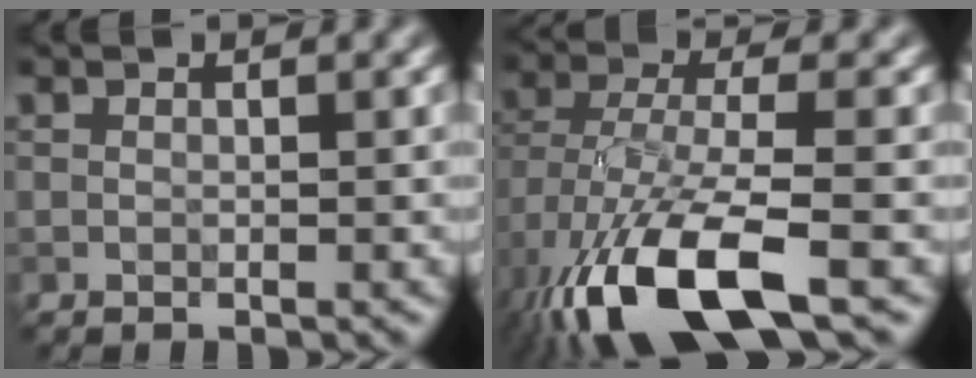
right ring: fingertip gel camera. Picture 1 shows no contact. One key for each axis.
{"total": 11.0, "fx": -5.5, "fy": 4.1, "fz": 8.7, "tx": -0.183, "ty": -0.014, "tz": -0.101}